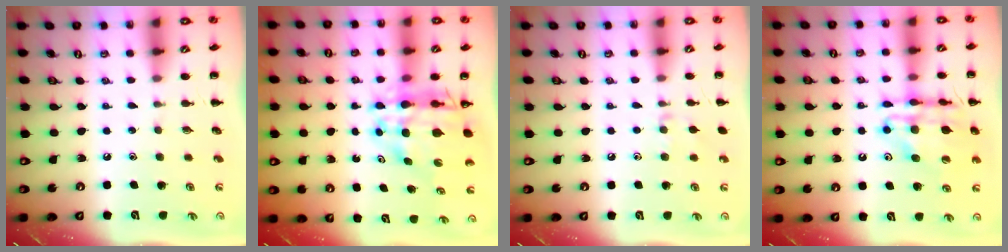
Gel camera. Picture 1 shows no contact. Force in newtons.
{"total": 13.3, "press": 12.7, "slide": 4.0}
{"total": 6.5, "press": 6.2, "slide": 2.0}
{"total": 17.1, "press": 16.8, "slide": 3.4}